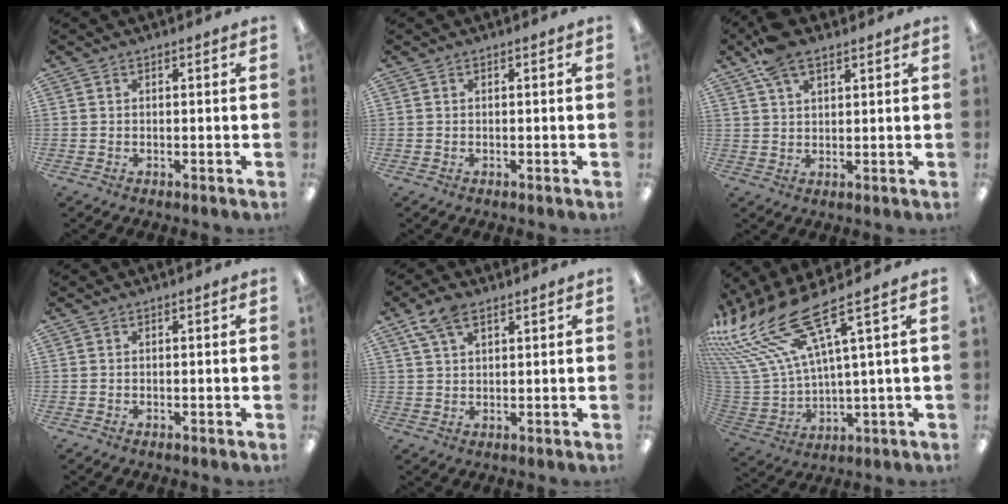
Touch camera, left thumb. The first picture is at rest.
{"total": 0.0}
{"total": 7.3, "force": [4.7, 3.3, 4.4], "torque": [-0.080, -0.014, 0.087]}
{"total": 0.0}
{"total": 6.6, "force": [4.2, 3.2, 3.9], "torque": [-0.077, -0.007, 0.078]}
{"total": 20.0, "force": [12.4, 6.7, 14.2], "torque": [-0.291, -0.080, 0.213]}